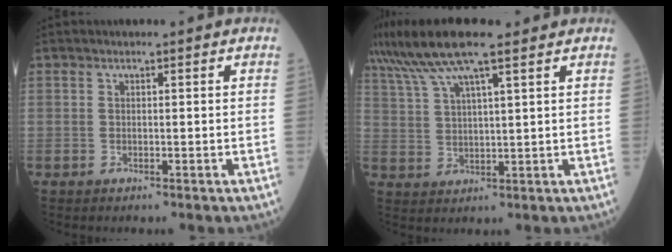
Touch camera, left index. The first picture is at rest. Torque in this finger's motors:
{"motor_torque": [1.30, -0.84, 0.33, 0.21]}